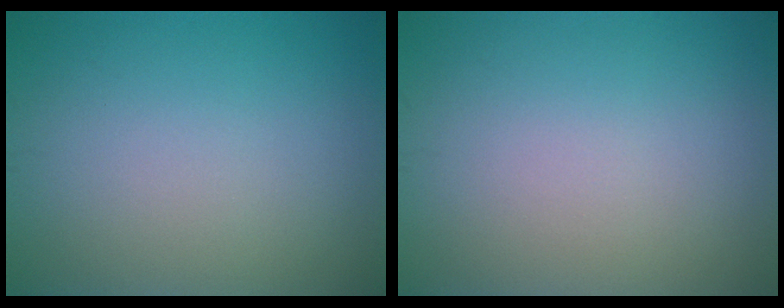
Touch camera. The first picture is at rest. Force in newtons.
{"total": 0.0}